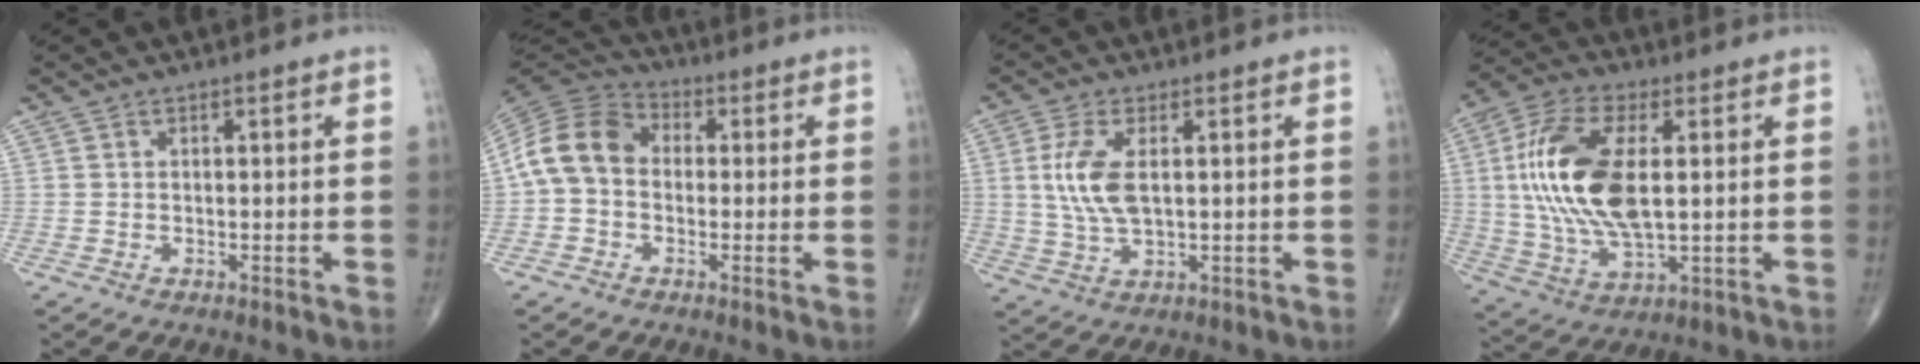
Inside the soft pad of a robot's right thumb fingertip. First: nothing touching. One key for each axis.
{"total": 10.7, "fx": -0.3, "fy": 8.3, "fz": 6.7, "tx": -0.120, "ty": 0.033, "tz": -0.020}
{"total": 8.3, "fx": 1.4, "fy": 3.8, "fz": 7.3, "tx": -0.164, "ty": -0.004, "tz": 0.032}
{"total": 18.9, "fx": 2.3, "fy": 8.8, "fz": 16.6, "tx": -0.346, "ty": -0.002, "tz": 0.043}